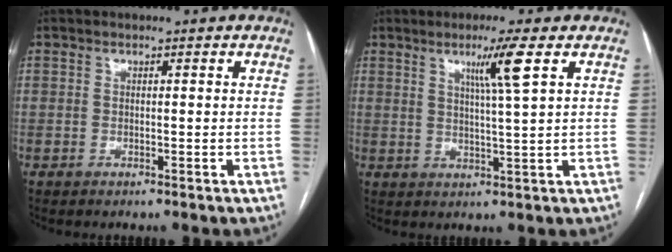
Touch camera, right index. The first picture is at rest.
{"total": 5.7, "force": [2.6, -1.2, 4.9], "torque": [-0.088, -0.008, 0.047]}